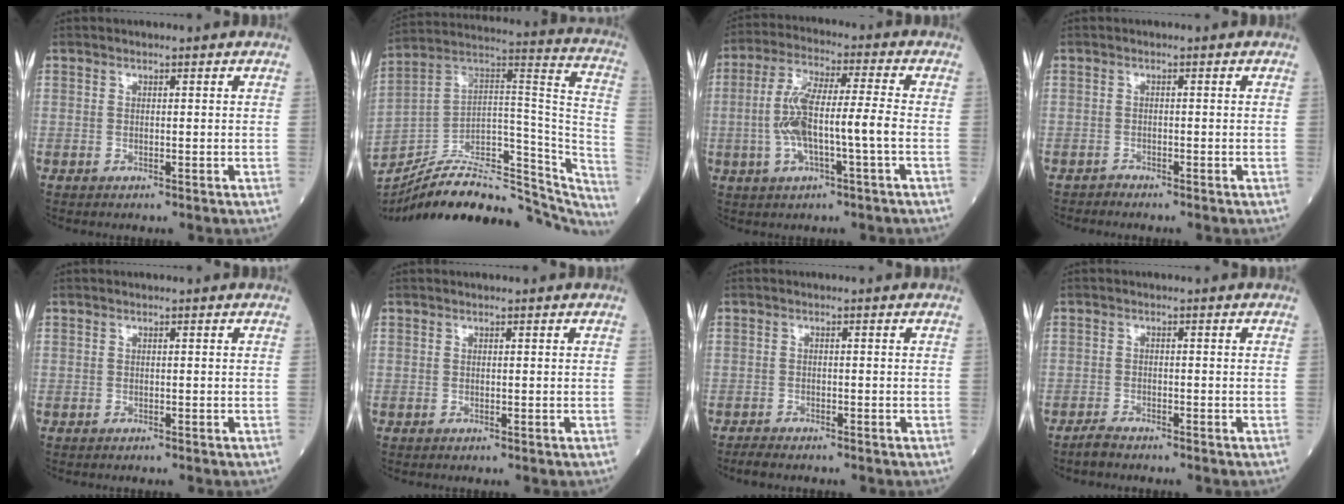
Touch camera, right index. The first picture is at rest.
{"total": 31.9, "force": [-27.0, 9.3, 14.2], "torque": [-0.179, 0.026, -0.386]}
{"total": 10.5, "force": [-1.7, 1.2, 10.3], "torque": [-0.204, 0.016, -0.034]}
{"total": 0.8, "force": [-0.7, 0.0, -0.2], "torque": [0.000, -0.004, -0.016]}
{"total": 0.0}
{"total": 0.0}
{"total": 2.1, "force": [-1.9, 0.3, 0.8], "torque": [-0.021, -0.006, -0.032]}
{"total": 1.8, "force": [-1.7, 0.1, 0.6], "torque": [-0.019, -0.003, -0.033]}